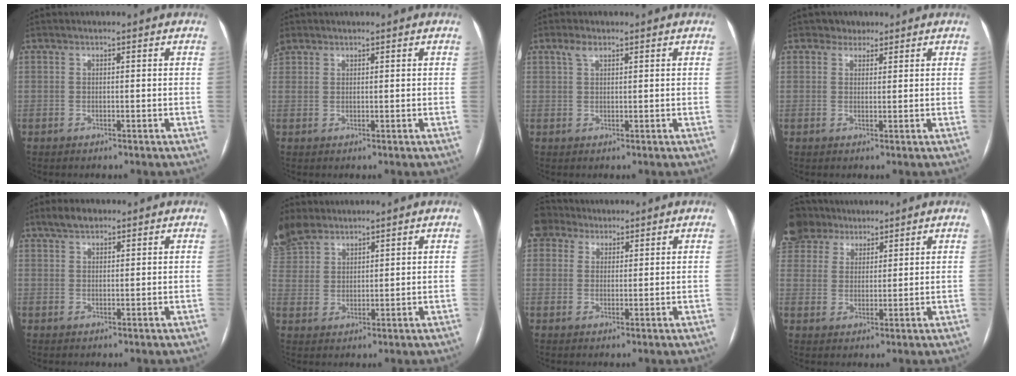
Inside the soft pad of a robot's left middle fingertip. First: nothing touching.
{"total": 0.8, "force": [0.3, -0.6, -0.5], "torque": [-0.001, 0.000, 0.015]}
{"total": 1.8, "force": [1.2, 0.7, 1.2], "torque": [-0.030, 0.010, 0.025]}
{"total": 2.0, "force": [1.4, 1.5, -0.1], "torque": [0.005, 0.004, 0.016]}
{"total": 3.2, "force": [2.4, 1.4, 1.6], "torque": [-0.035, 0.013, 0.043]}
{"total": 8.5, "force": [7.3, 3.3, 2.8], "torque": [-0.093, 0.009, 0.159]}
{"total": 2.2, "force": [1.9, 0.4, -1.0], "torque": [0.018, 0.007, 0.039]}
{"total": 7.2, "force": [6.0, 3.9, 1.0], "torque": [-0.028, 0.022, 0.120]}